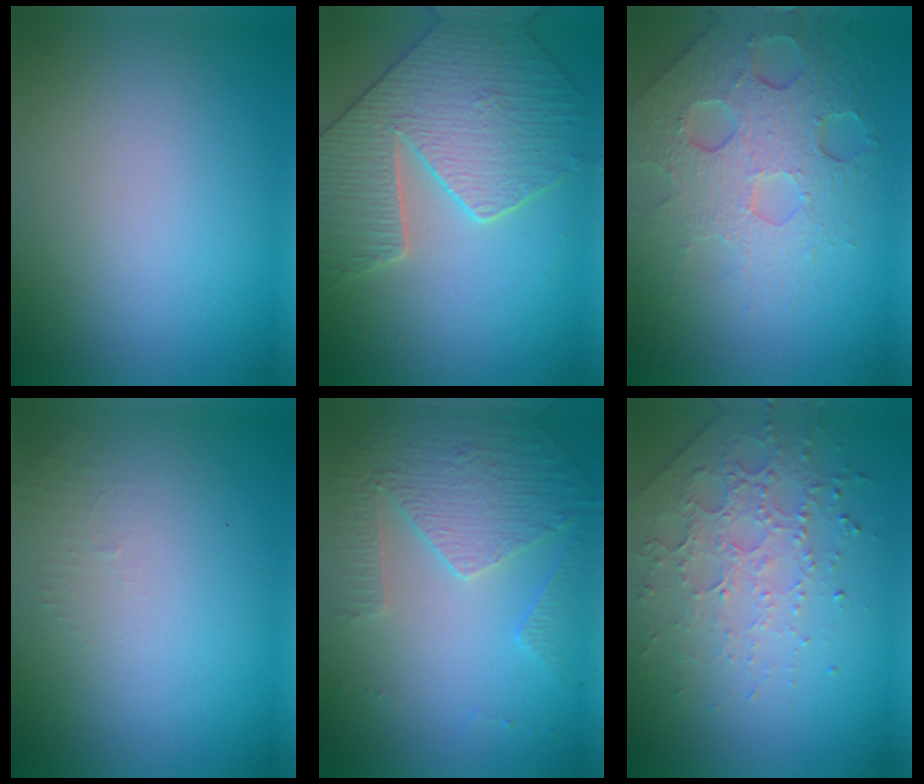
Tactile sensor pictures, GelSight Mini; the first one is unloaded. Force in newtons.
{"total": 5.3, "press": 5.0, "slide": 1.8}
{"total": 7.1, "press": 5.0, "slide": 5.0}
{"total": 1.0, "press": 0.9, "slide": 0.3}
{"total": 5.2, "press": 3.6, "slide": 3.7}
{"total": 4.5, "press": 3.1, "slide": 3.2}